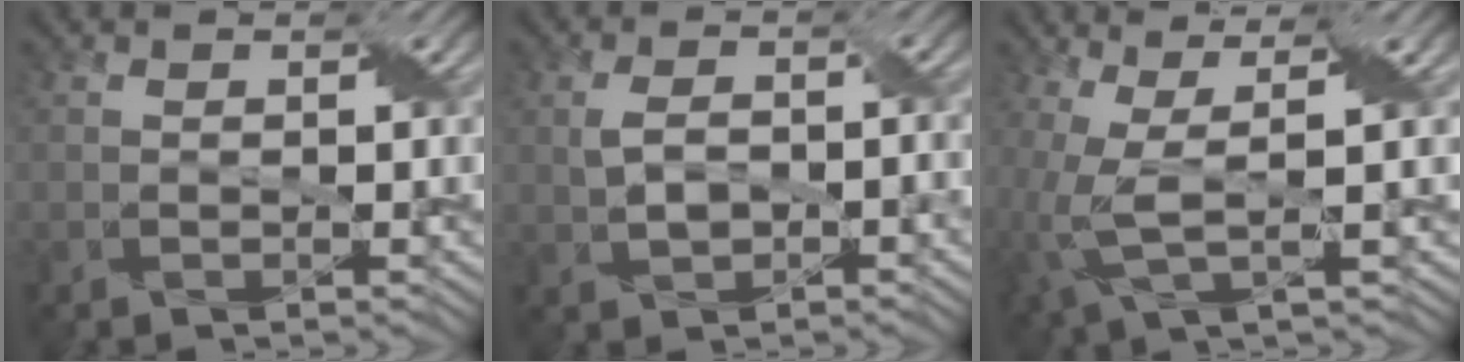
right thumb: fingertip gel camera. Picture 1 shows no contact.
{"total": 3.5, "force": [-0.5, 2.1, 2.8], "torque": [-0.062, 0.002, -0.005]}
{"total": 5.7, "force": [0.1, 1.5, 5.5], "torque": [-0.126, 0.006, 0.000]}